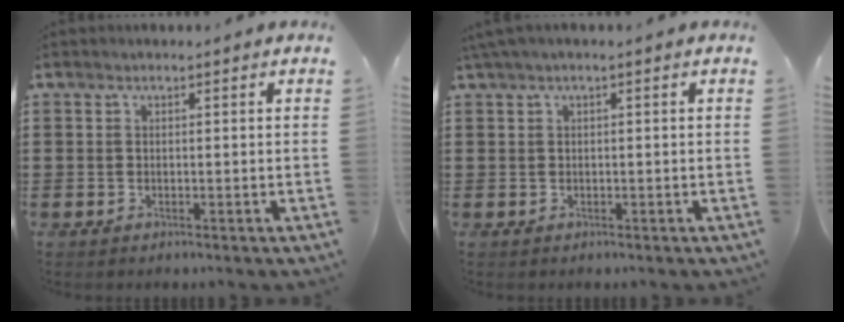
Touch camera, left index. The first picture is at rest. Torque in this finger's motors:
{"motor_torque": [0.64, -0.69, 0.32, 0.09]}